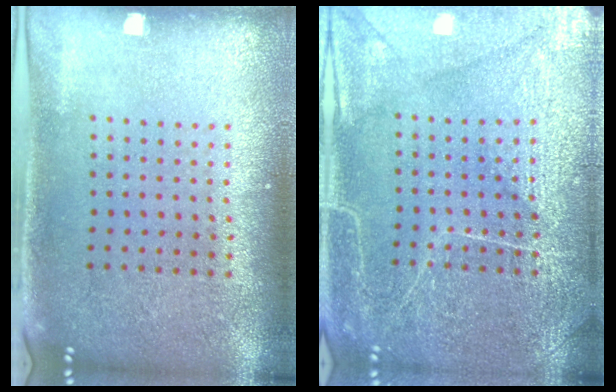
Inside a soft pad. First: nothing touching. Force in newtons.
{"total": 5.3, "press": 5.2, "slide": 0.6}